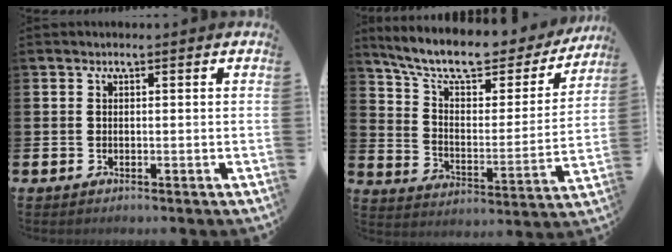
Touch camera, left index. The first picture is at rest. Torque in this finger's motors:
{"motor_torque": [0.80, -1.34, 1.05, 0.21]}